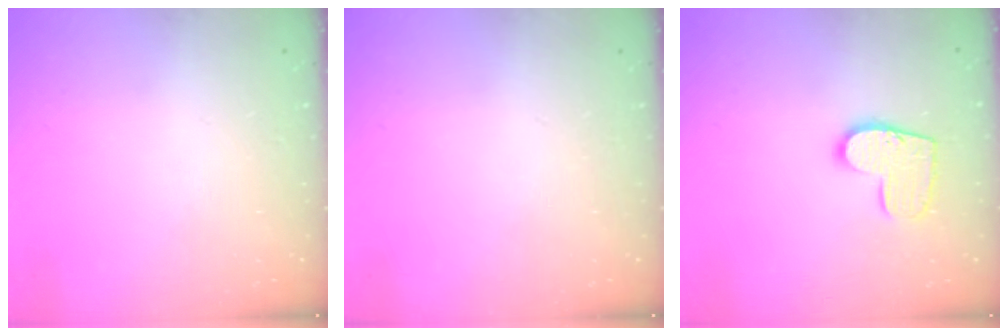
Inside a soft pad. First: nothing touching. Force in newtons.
{"total": 0.0}
{"total": 10.2, "press": 10.2, "slide": 0.2}